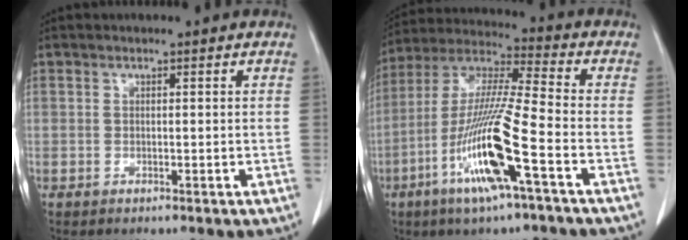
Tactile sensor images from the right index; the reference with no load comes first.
{"total": 15.8, "force": [-6.3, 0.2, 14.5], "torque": [-0.298, -0.016, -0.123]}